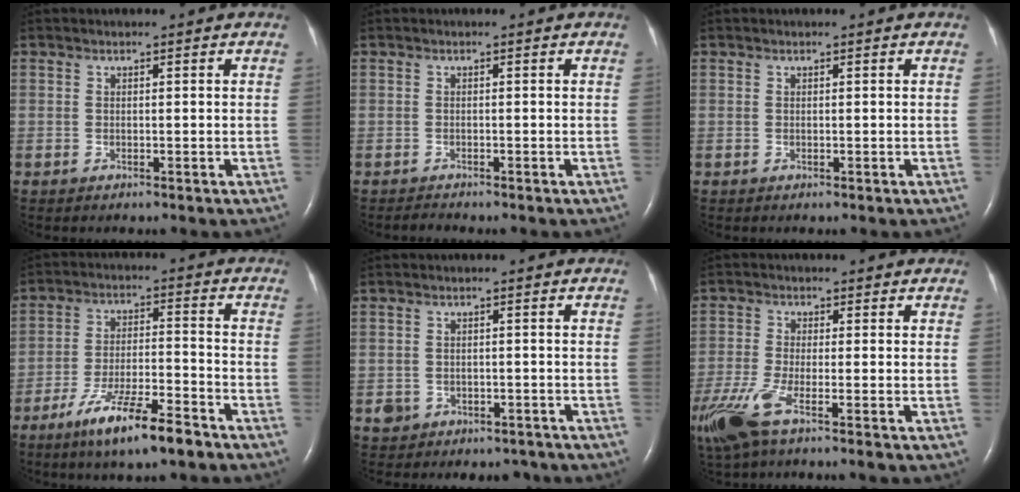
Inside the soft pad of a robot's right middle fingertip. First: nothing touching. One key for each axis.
{"total": 0.8, "fx": -0.8, "fy": 0.0, "fz": 0.0, "tx": -0.007, "ty": -0.006, "tz": -0.012}
{"total": 0.0}
{"total": 11.5, "fx": -7.8, "fy": 1.5, "fz": 8.3, "tx": -0.153, "ty": -0.018, "tz": -0.134}
{"total": 4.4, "fx": -2.8, "fy": 3.3, "fz": 0.5, "tx": -0.007, "ty": 0.017, "tz": -0.034}
{"total": 8.0, "fx": -4.7, "fy": 1.2, "fz": 6.4, "tx": -0.146, "ty": -0.019, "tz": -0.094}